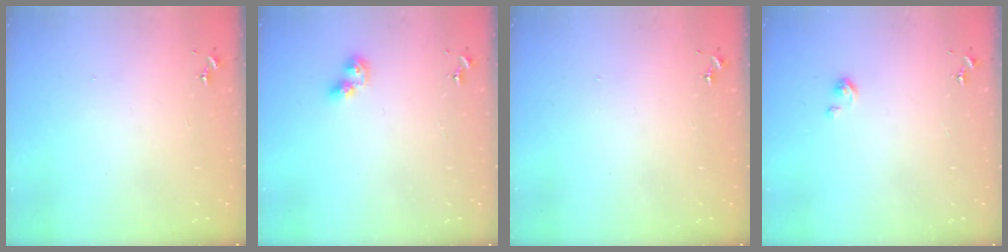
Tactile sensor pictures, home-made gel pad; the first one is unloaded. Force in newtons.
{"total": 5.5, "press": 5.5, "slide": 0.3}
{"total": 0.0}
{"total": 2.6, "press": 2.6, "slide": 0.4}